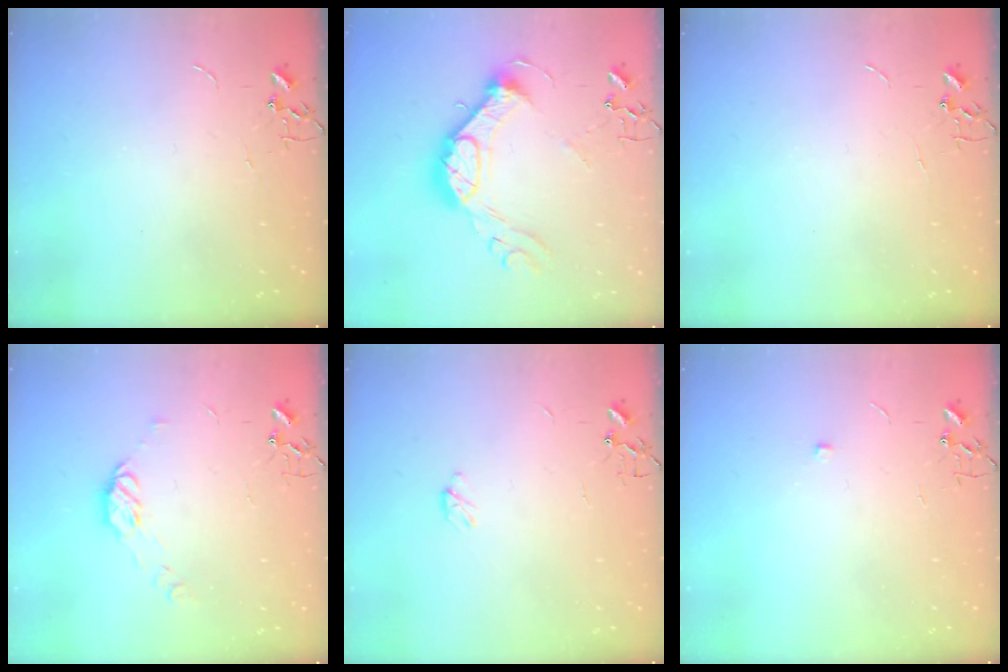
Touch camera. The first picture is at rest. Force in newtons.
{"total": 15.7, "press": 15.7, "slide": 1.3}
{"total": 0.0}
{"total": 7.7, "press": 7.7, "slide": 0.7}
{"total": 2.9, "press": 2.9, "slide": 0.4}
{"total": 4.4, "press": 4.3, "slide": 0.7}